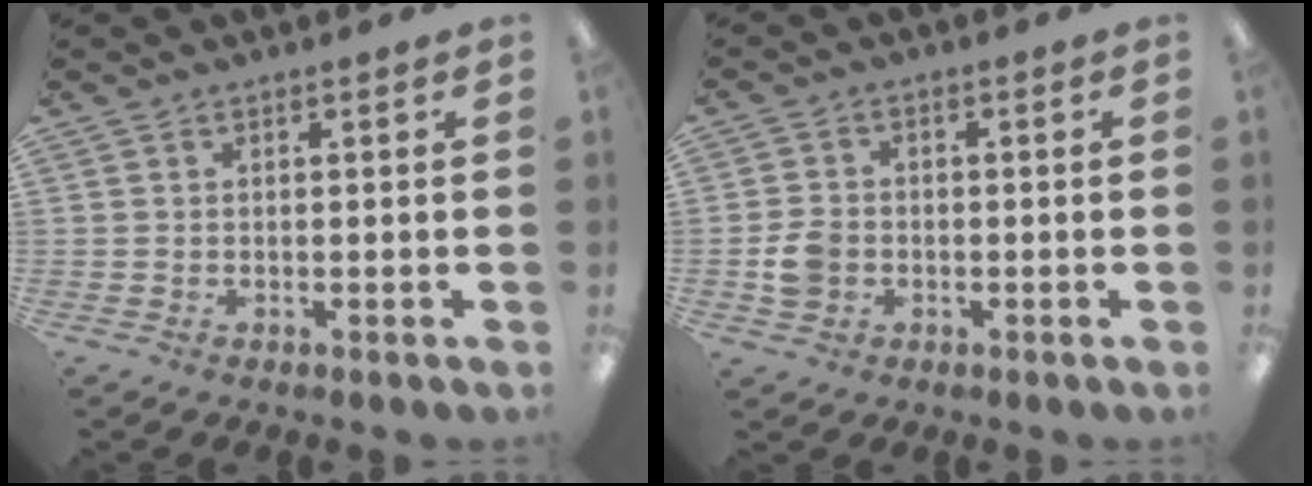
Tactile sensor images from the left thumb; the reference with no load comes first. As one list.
[{"total": 4.9, "force": [-1.3, 4.1, 2.4], "torque": [-0.047, 0.008, -0.022]}]